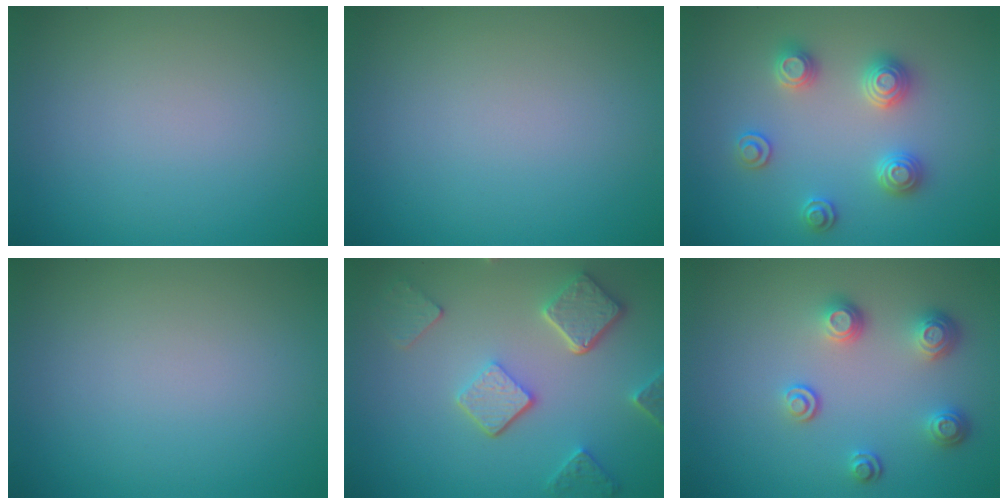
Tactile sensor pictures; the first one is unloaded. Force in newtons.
{"total": 0.0}
{"total": 2.9, "press": 2.8, "slide": 0.3}
{"total": 0.0}
{"total": 4.9, "press": 3.8, "slide": 3.0}
{"total": 3.3, "press": 2.6, "slide": 2.0}